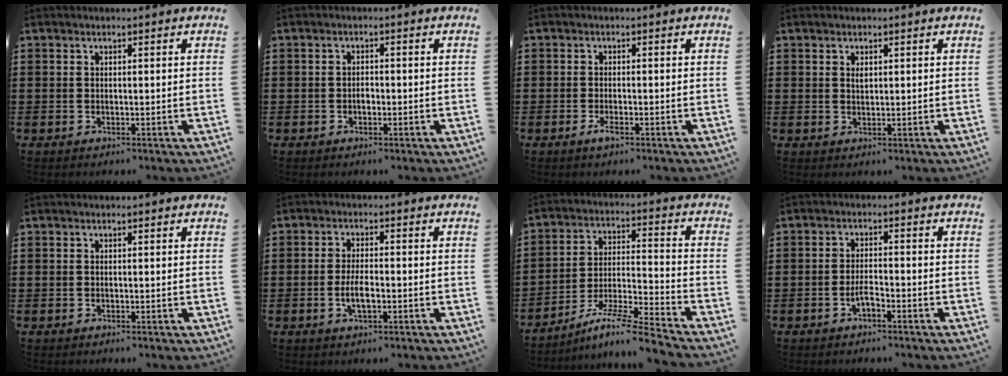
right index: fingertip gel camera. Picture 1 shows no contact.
{"total": 1.4, "force": [-0.4, 0.7, 1.1], "torque": [-0.023, -0.001, -0.007]}
{"total": 1.6, "force": [-0.9, 0.3, 1.3], "torque": [-0.037, -0.010, -0.020]}
{"total": 1.0, "force": [0.4, 0.5, 0.8], "torque": [-0.017, 0.002, 0.007]}
{"total": 0.0}
{"total": 4.1, "force": [-1.2, 1.4, 3.6], "torque": [-0.076, -0.001, -0.024]}
{"total": 9.2, "force": [-7.7, -0.2, 4.9], "torque": [-0.091, 0.001, -0.153]}
{"total": 2.7, "force": [-1.6, 0.7, 2.1], "torque": [-0.046, 0.001, -0.031]}